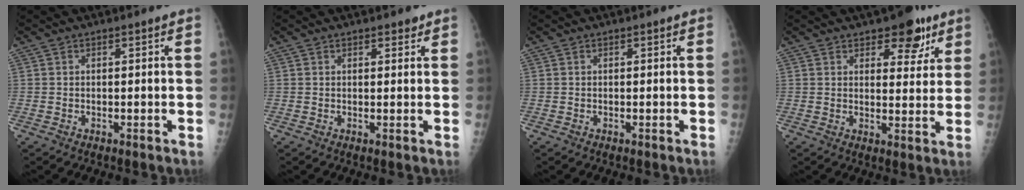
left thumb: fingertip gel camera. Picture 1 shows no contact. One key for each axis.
{"total": 1.3, "fx": 1.0, "fy": 0.7, "fz": 0.4, "tx": 0.007, "ty": -0.006, "tz": 0.010}
{"total": 0.0}
{"total": 7.9, "fx": 5.0, "fy": 4.1, "fz": 4.5, "tx": -0.022, "ty": -0.025, "tz": 0.066}